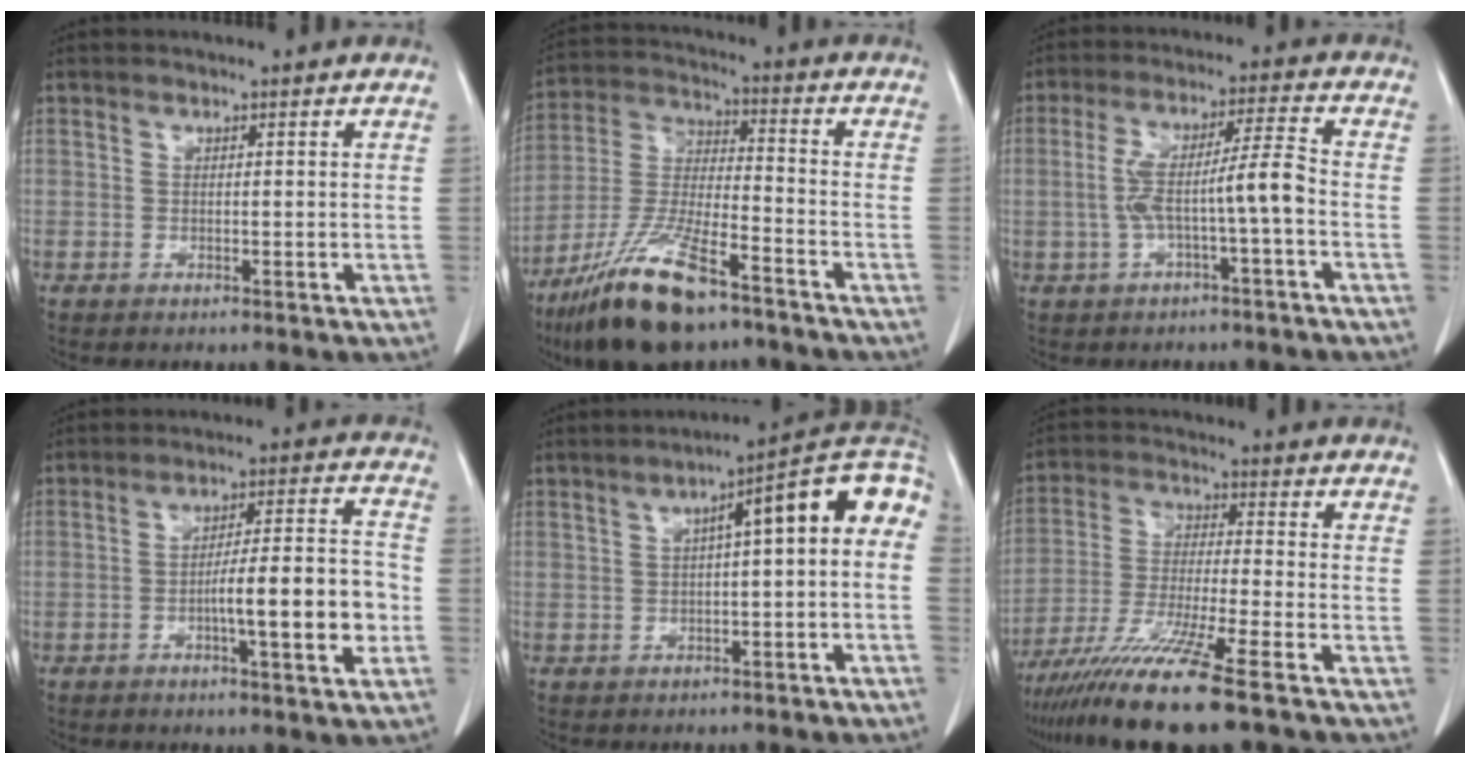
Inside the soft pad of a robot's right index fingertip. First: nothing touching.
{"total": 16.6, "force": [-11.1, 3.8, 11.8], "torque": [-0.256, -0.031, -0.206]}
{"total": 7.6, "force": [-1.8, -0.1, 7.4], "torque": [-0.144, 0.028, -0.025]}
{"total": 11.3, "force": [-3.1, 1.0, 10.8], "torque": [-0.165, 0.014, -0.046]}
{"total": 10.7, "force": [1.1, 1.7, 10.5], "torque": [-0.141, 0.043, 0.008]}
{"total": 13.5, "force": [-9.9, -1.0, 9.1], "torque": [-0.174, -0.043, -0.174]}